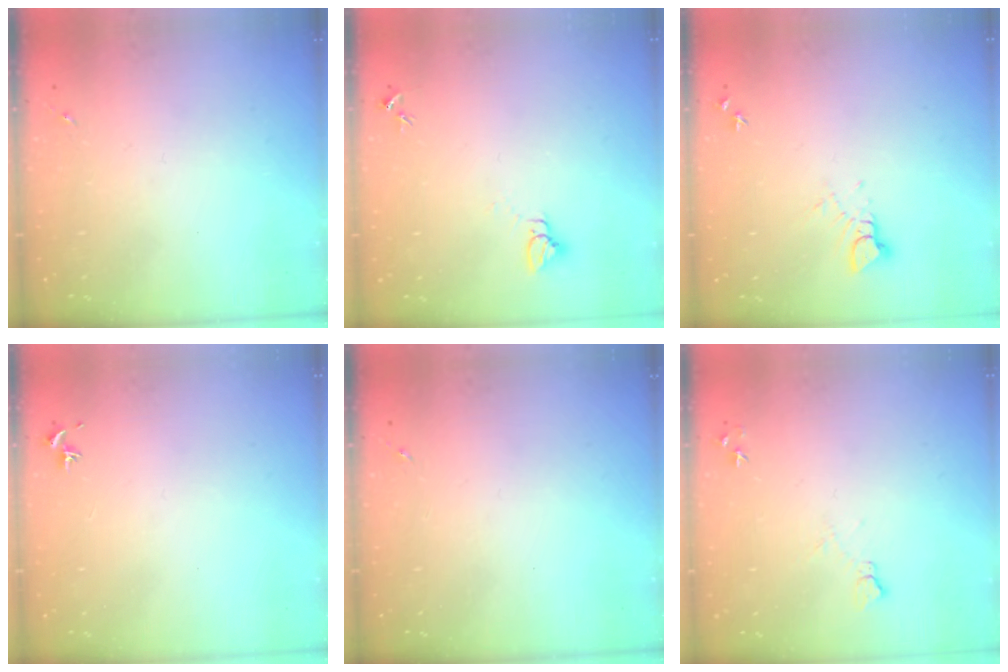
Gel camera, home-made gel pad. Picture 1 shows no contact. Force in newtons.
{"total": 2.7, "press": 2.7, "slide": 0.1}
{"total": 3.9, "press": 3.9, "slide": 0.3}
{"total": 0.0}
{"total": 0.0}
{"total": 6.9, "press": 6.8, "slide": 0.8}